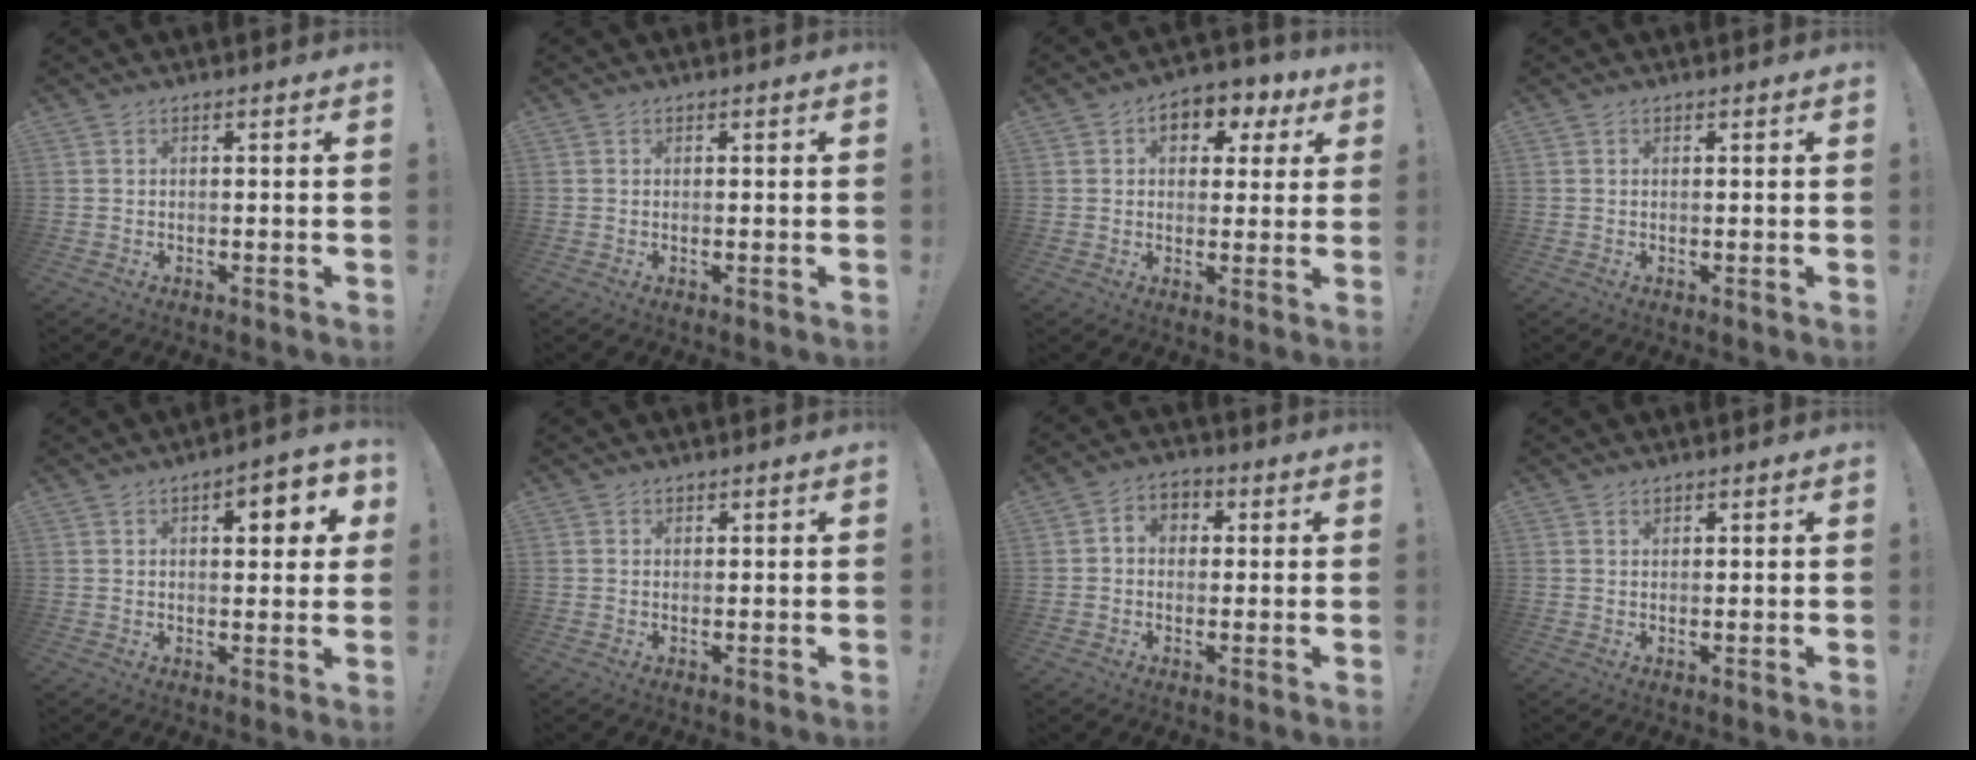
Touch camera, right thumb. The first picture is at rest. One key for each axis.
{"total": 0.0}
{"total": 7.5, "fx": 2.5, "fy": 5.6, "fz": 4.3, "tx": -0.044, "ty": -0.009, "tz": 0.046}
{"total": 0.0}
{"total": 6.1, "fx": 2.0, "fy": 2.8, "fz": 5.1, "tx": -0.055, "ty": -0.010, "tz": 0.024}
{"total": 0.8, "fx": 0.6, "fy": 0.4, "fz": -0.2, "tx": 0.010, "ty": -0.002, "tz": 0.011}
{"total": 4.5, "fx": 0.2, "fy": 3.8, "fz": 2.3, "tx": -0.030, "ty": 0.007, "tz": 0.004}
{"total": 1.1, "fx": 1.0, "fy": 0.5, "fz": 0.1, "tx": 0.006, "ty": -0.002, "tz": 0.017}